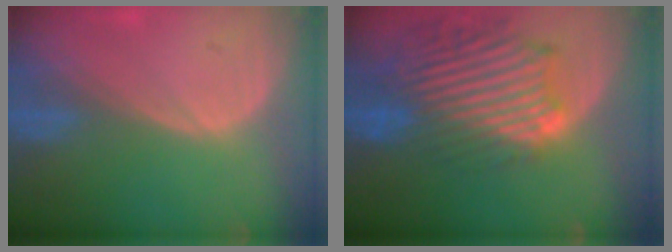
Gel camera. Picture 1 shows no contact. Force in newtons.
{"total": 13.6, "press": 11.7, "slide": 6.8}